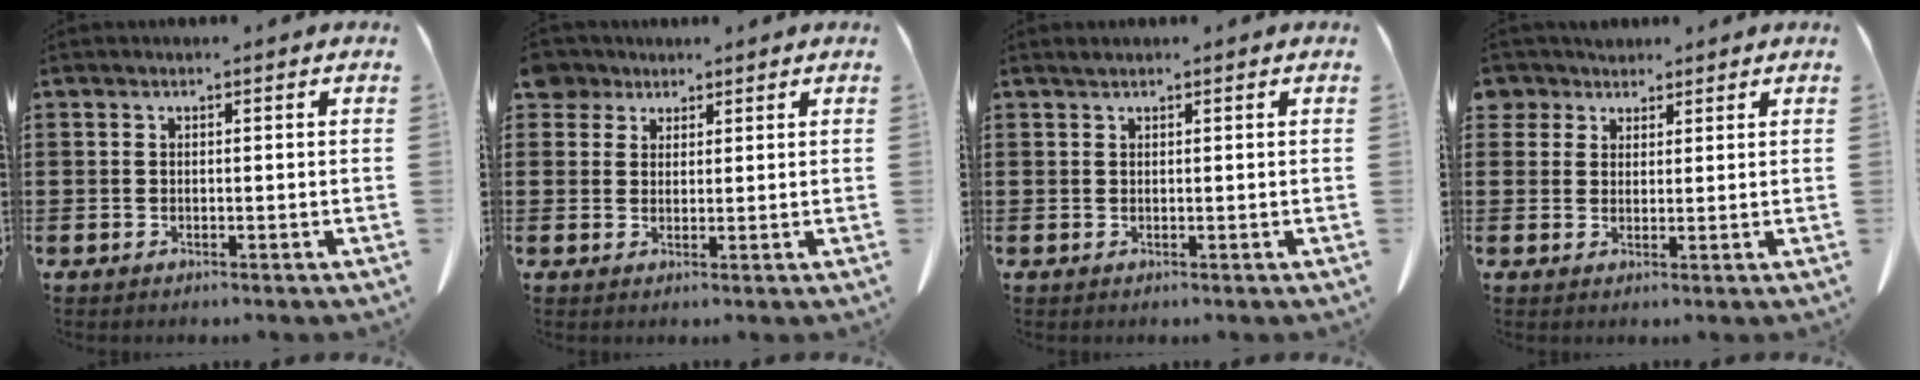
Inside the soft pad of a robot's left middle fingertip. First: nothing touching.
{"total": 3.2, "force": [2.4, 1.9, 0.5], "torque": [-0.014, 0.007, 0.046]}
{"total": 0.5, "force": [0.4, 0.1, 0.3], "torque": [-0.006, 0.000, 0.008]}
{"total": 3.3, "force": [2.5, 2.2, 0.3], "torque": [-0.012, 0.007, 0.046]}